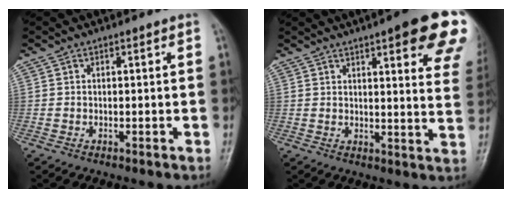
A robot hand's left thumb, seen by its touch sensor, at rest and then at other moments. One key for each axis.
{"total": 18.9, "fx": 10.8, "fy": 4.2, "fz": 15.0, "tx": -0.165, "ty": -0.030, "tz": 0.119}